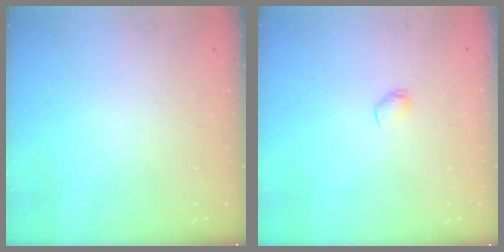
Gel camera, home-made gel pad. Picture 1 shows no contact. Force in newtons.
{"total": 3.9, "press": 3.9, "slide": 0.5}